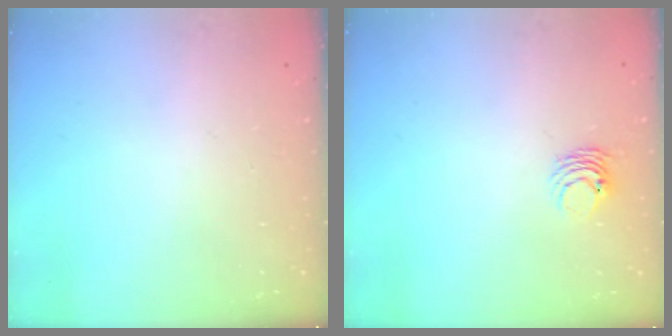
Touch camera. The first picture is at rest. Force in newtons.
{"total": 4.1, "press": 4.1, "slide": 0.4}